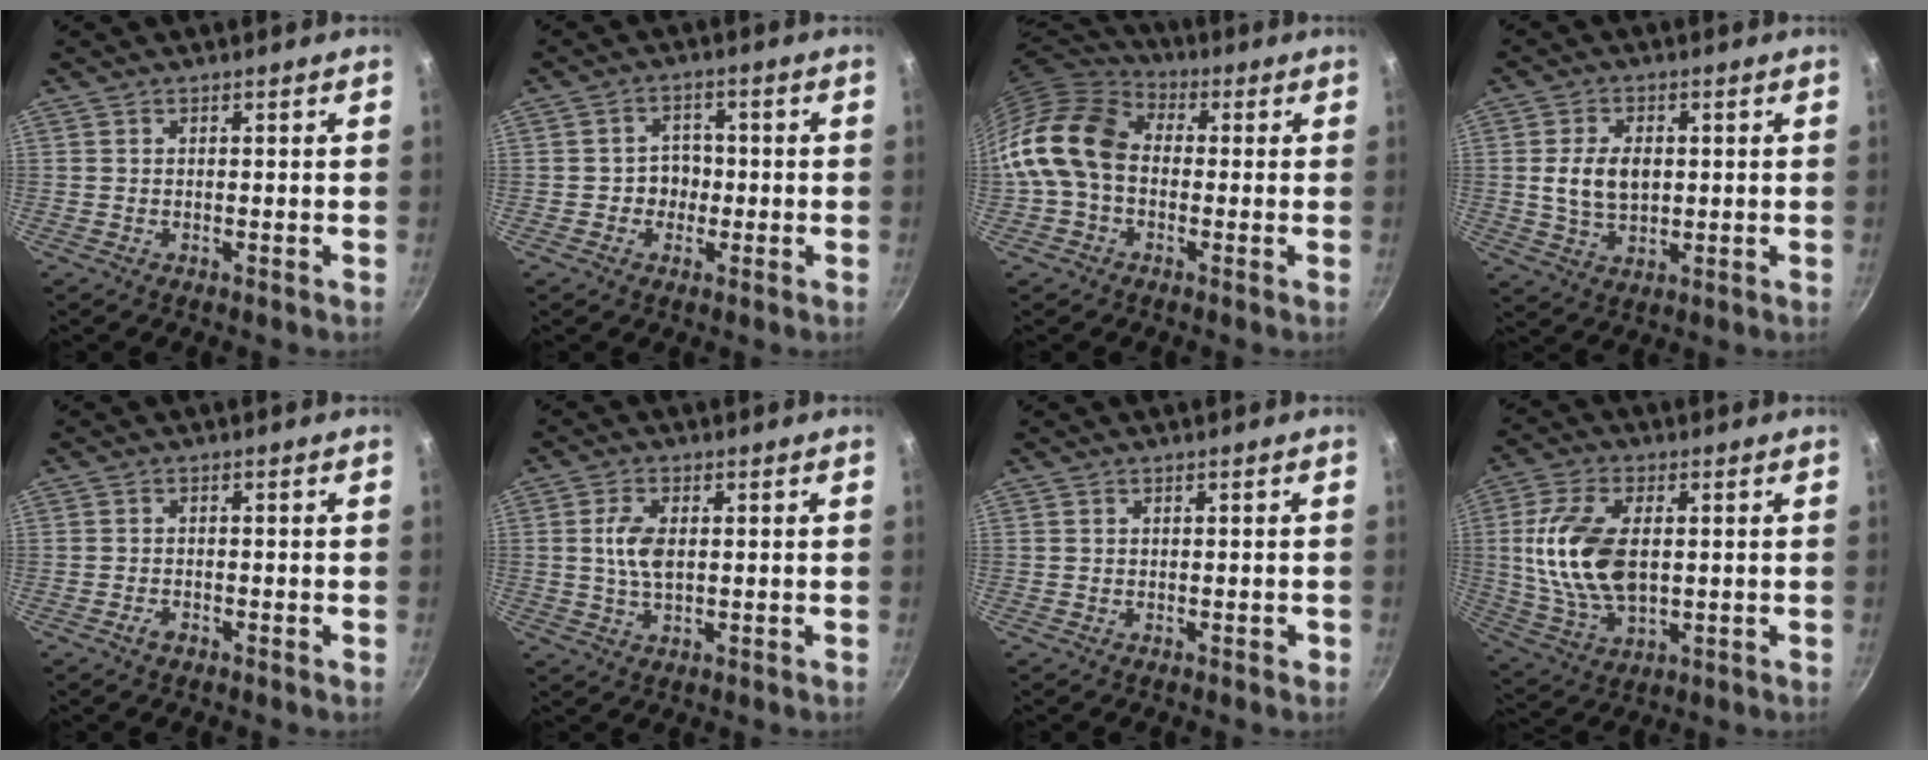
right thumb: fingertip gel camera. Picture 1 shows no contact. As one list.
[{"total": 4.2, "force": [-0.9, 3.7, 1.8], "torque": [0.009, 0.012, -0.016]}, {"total": 15.2, "force": [-0.9, 11.1, 10.3], "torque": [-0.180, 0.035, -0.038]}, {"total": 8.0, "force": [0.7, 5.2, 6.0], "torque": [-0.096, -0.003, 0.015]}, {"total": 1.5, "force": [-1.0, 0.6, 0.9], "torque": [-0.022, 0.008, -0.022]}, {"total": 5.6, "force": [0.6, 3.0, 4.7], "torque": [-0.090, 0.001, 0.010]}, {"total": 0.6, "force": [-0.2, 0.4, 0.4], "torque": [0.001, 0.005, -0.003]}, {"total": 15.1, "force": [1.3, 8.7, 12.3], "torque": [-0.230, -0.002, 0.030]}]